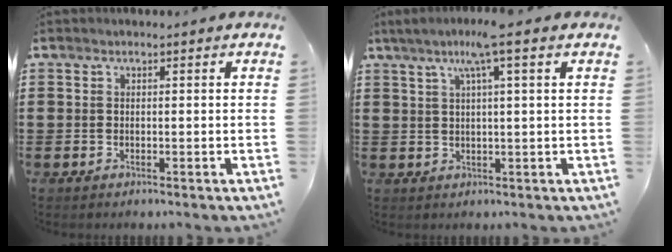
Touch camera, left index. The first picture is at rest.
{"total": 5.2, "force": [2.5, -0.5, 4.5], "torque": [-0.094, 0.001, 0.042]}